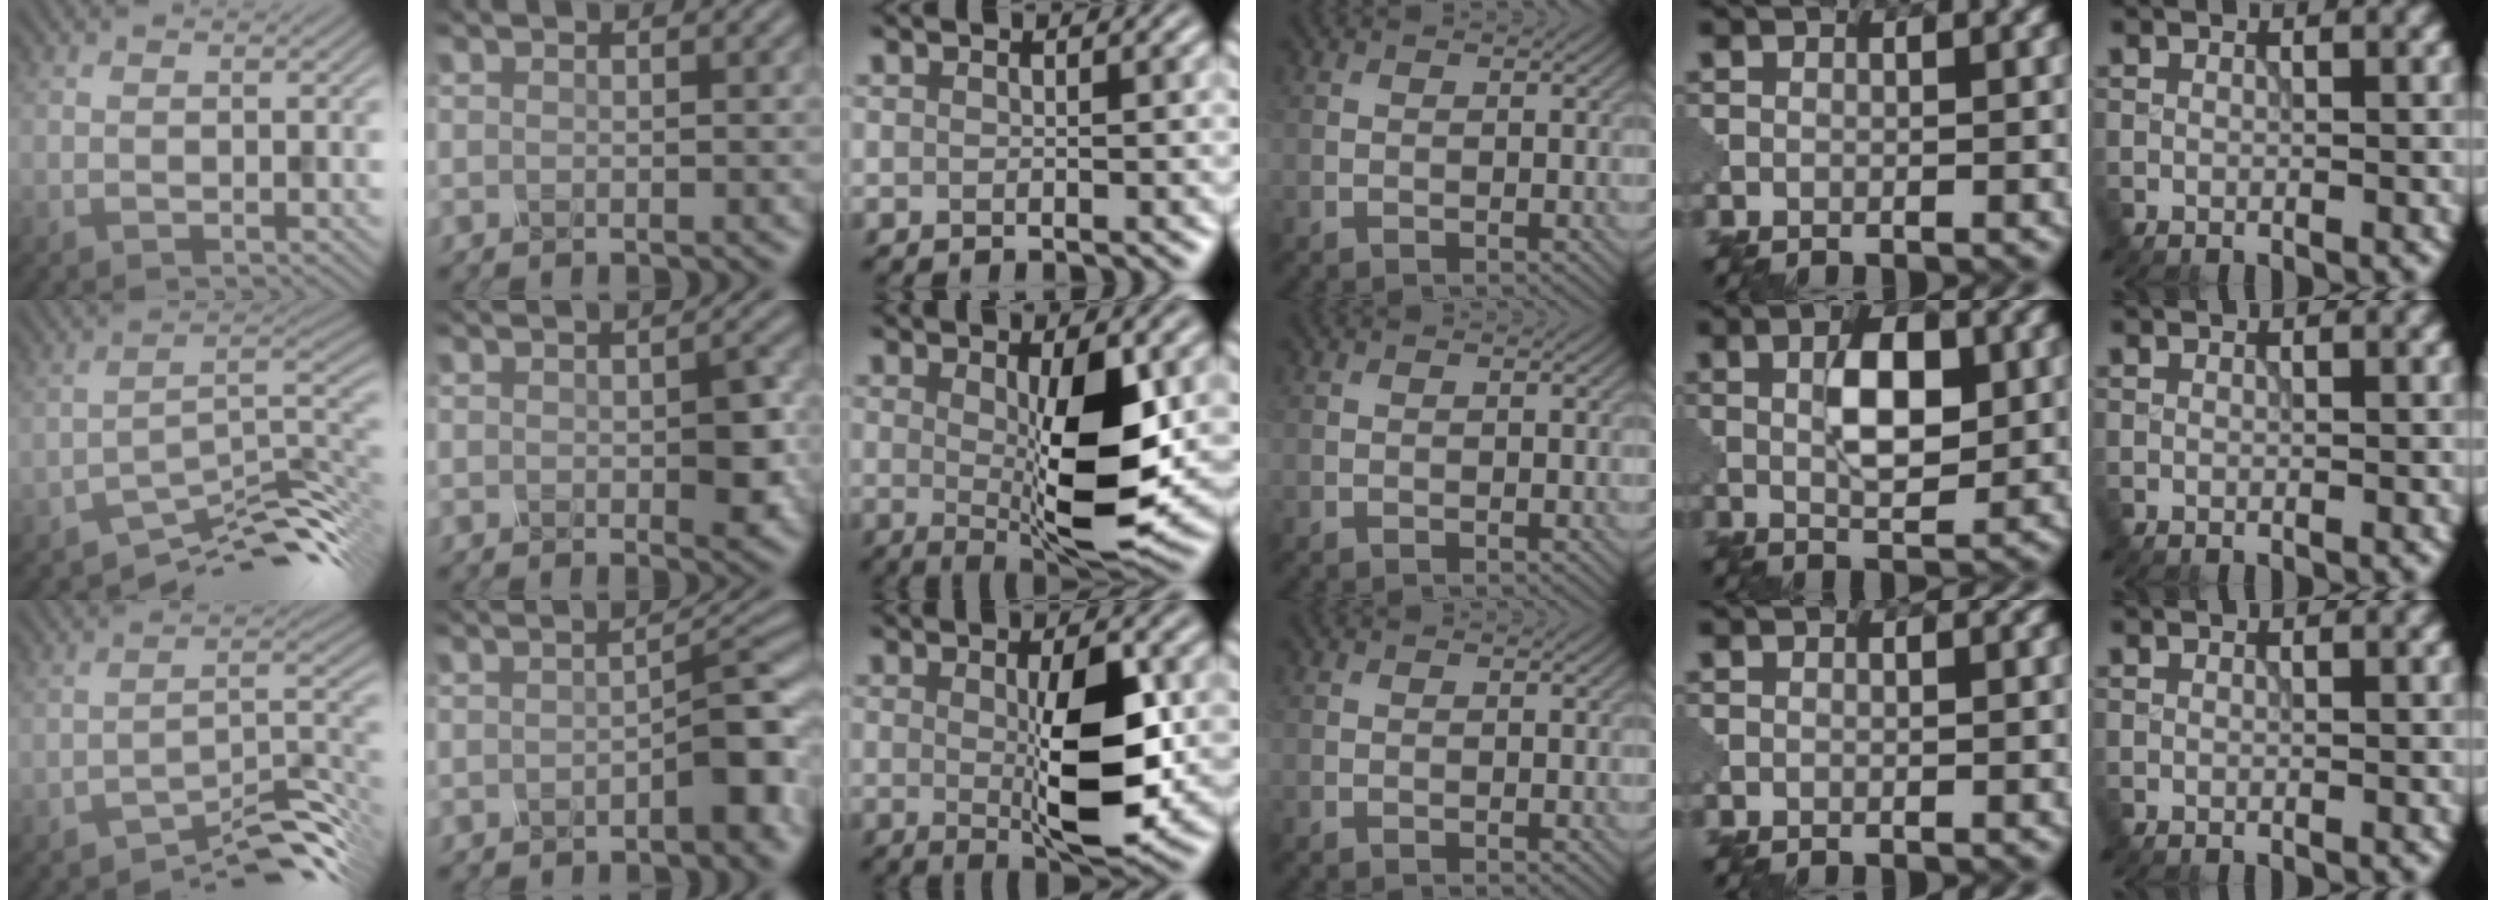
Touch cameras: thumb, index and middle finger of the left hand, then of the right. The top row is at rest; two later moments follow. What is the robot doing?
{"motion": "press", "object": "mechanical pencil"}